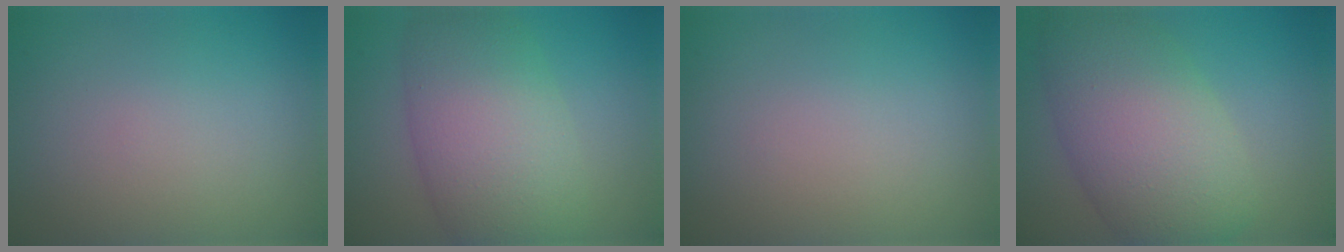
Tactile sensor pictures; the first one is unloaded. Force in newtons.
{"total": 9.0, "press": 9.0, "slide": 0.6}
{"total": 0.0}
{"total": 9.4, "press": 9.4, "slide": 0.5}